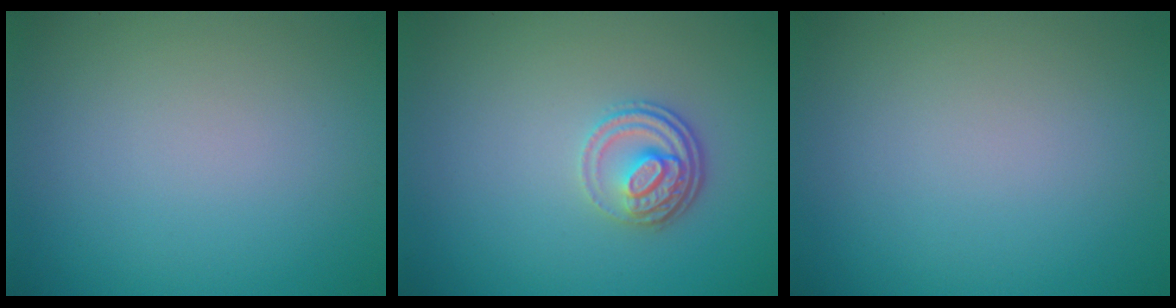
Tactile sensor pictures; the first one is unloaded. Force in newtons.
{"total": 2.8, "press": 2.3, "slide": 1.7}
{"total": 0.0}